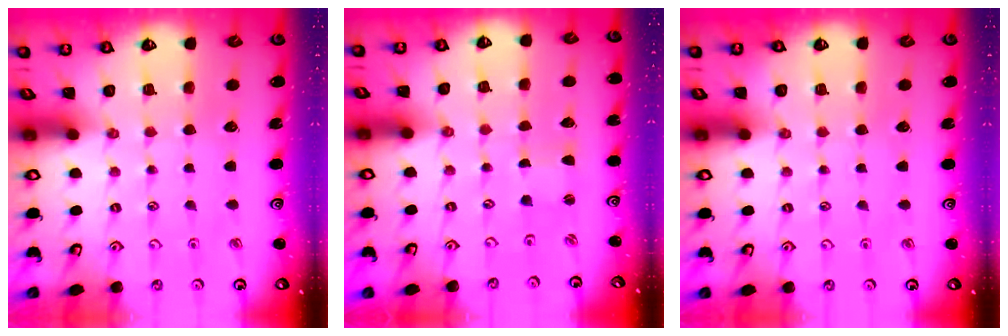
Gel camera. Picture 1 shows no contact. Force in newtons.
{"total": 0.0}
{"total": 0.0}